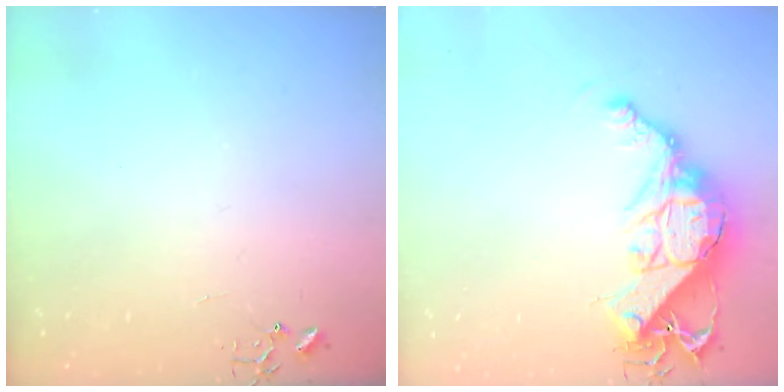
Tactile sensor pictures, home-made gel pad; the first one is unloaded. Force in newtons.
{"total": 15.3, "press": 15.3, "slide": 1.0}